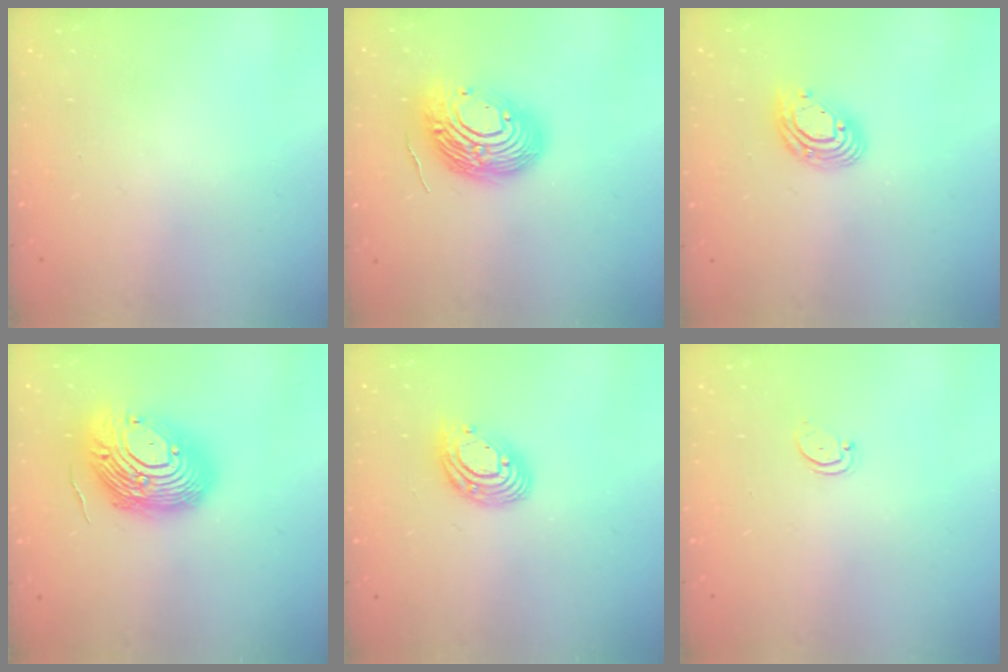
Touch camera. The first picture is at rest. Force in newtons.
{"total": 15.3, "press": 15.1, "slide": 2.2}
{"total": 10.5, "press": 10.4, "slide": 1.9}
{"total": 19.5, "press": 19.3, "slide": 3.1}
{"total": 12.1, "press": 12.0, "slide": 1.2}
{"total": 1.5, "press": 1.5, "slide": 0.3}